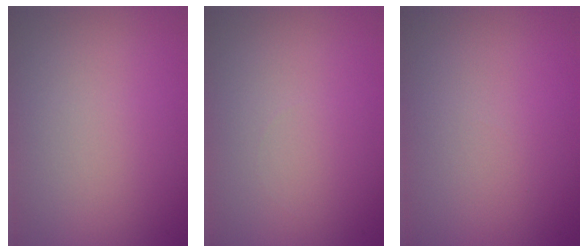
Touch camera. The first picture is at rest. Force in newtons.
{"total": 0.0}
{"total": 0.0}